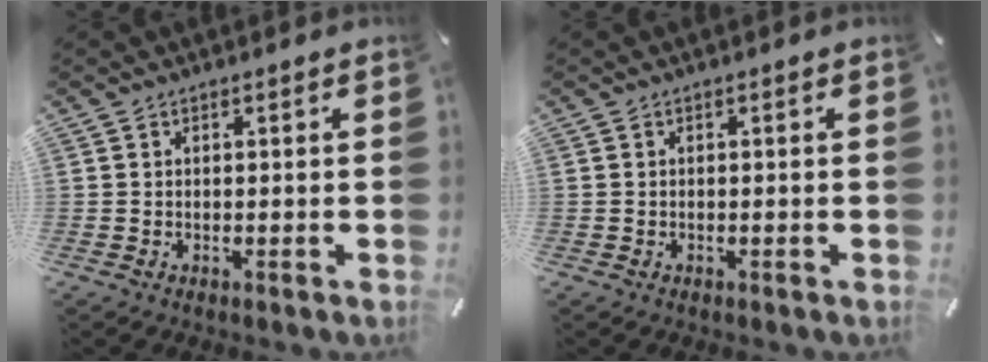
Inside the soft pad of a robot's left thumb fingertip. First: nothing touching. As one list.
[{"total": 0.0}]